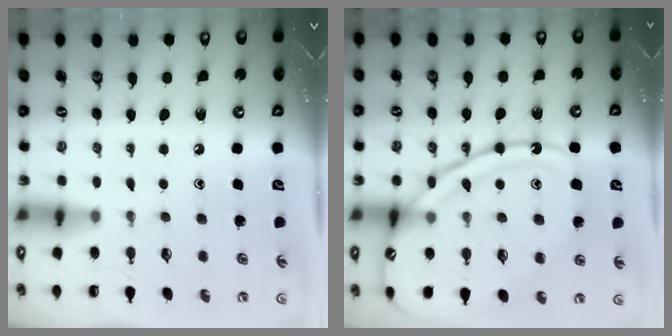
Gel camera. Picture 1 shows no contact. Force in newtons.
{"total": 16.7, "press": 16.7, "slide": 1.3}